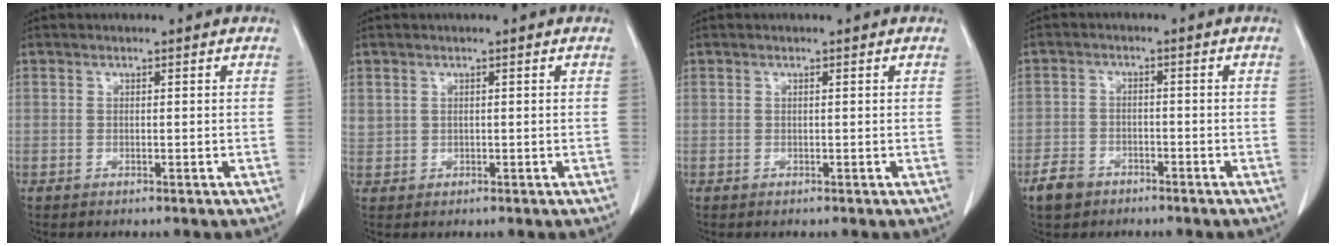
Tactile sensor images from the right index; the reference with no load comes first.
{"total": 1.8, "force": [0.8, 1.6, 0.4], "torque": [-0.003, 0.014, 0.022]}
{"total": 0.0}
{"total": 4.3, "force": [-3.1, 2.7, 1.3], "torque": [-0.030, 0.004, -0.052]}